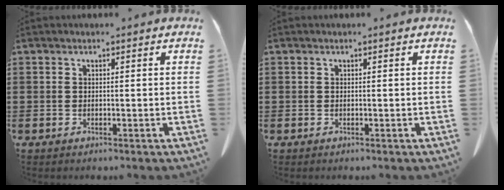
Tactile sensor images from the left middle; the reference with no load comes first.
{"total": 0.0}